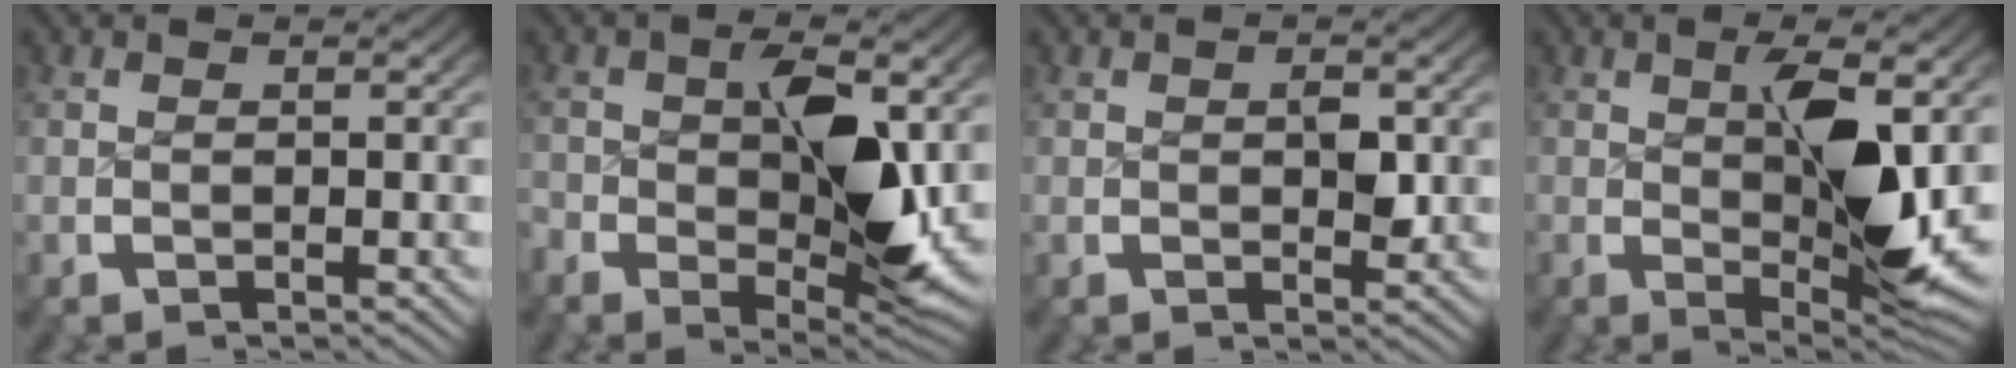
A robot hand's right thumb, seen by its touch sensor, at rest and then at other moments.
{"total": 9.4, "force": [-0.8, 5.0, 7.9], "torque": [-0.127, -0.029, 0.001]}
{"total": 2.0, "force": [0.2, 1.1, 1.6], "torque": [-0.025, -0.011, 0.011]}
{"total": 9.2, "force": [-0.2, 3.8, 8.4], "torque": [-0.142, -0.023, 0.012]}